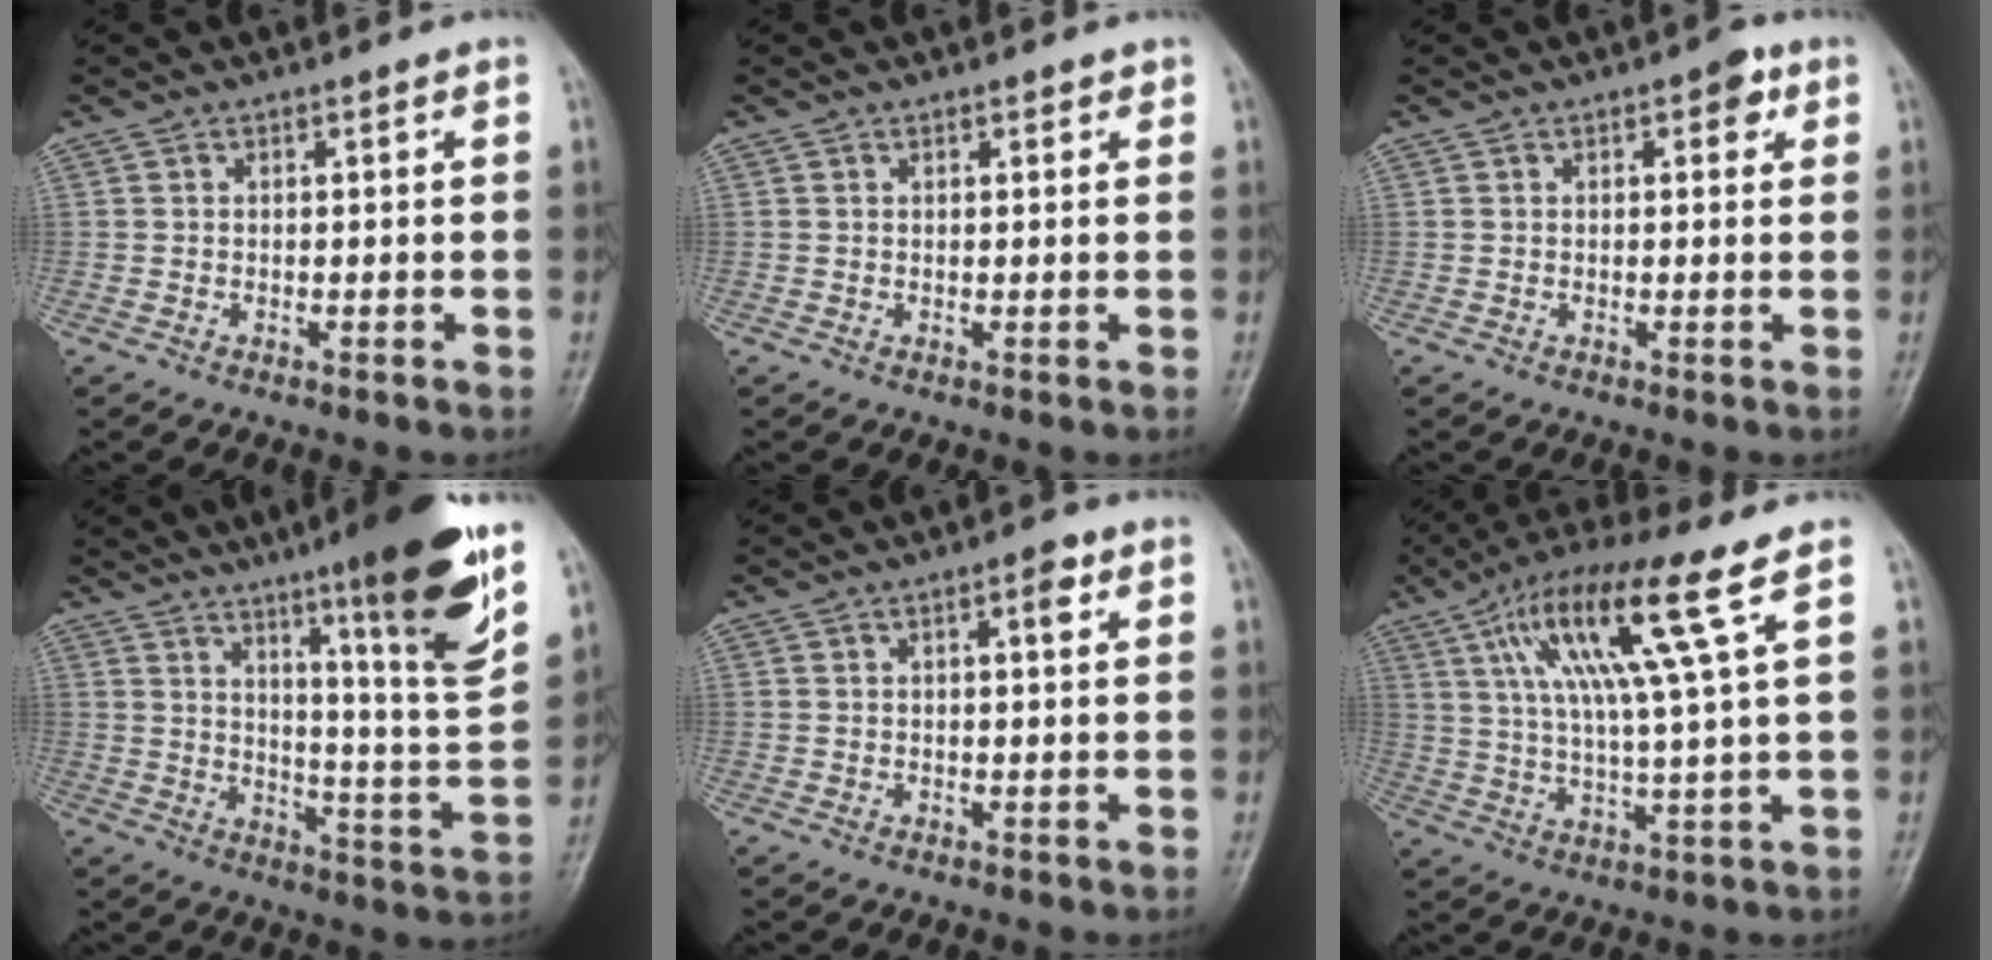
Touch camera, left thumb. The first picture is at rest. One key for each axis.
{"total": 1.0, "fx": 0.7, "fy": 0.5, "fz": 0.4, "tx": -0.001, "ty": -0.003, "tz": 0.007}
{"total": 2.9, "fx": 1.2, "fy": 1.5, "fz": 2.1, "tx": -0.014, "ty": 0.002, "tz": 0.010}
{"total": 19.0, "fx": 10.9, "fy": 1.6, "fz": 15.4, "tx": -0.198, "ty": -0.061, "tz": 0.165}
{"total": 2.7, "fx": 1.1, "fy": 0.9, "fz": 2.3, "tx": -0.031, "ty": 0.002, "tz": 0.014}
{"total": 15.0, "fx": 6.2, "fy": 0.8, "fz": 13.6, "tx": -0.266, "ty": -0.006, "tz": 0.110}